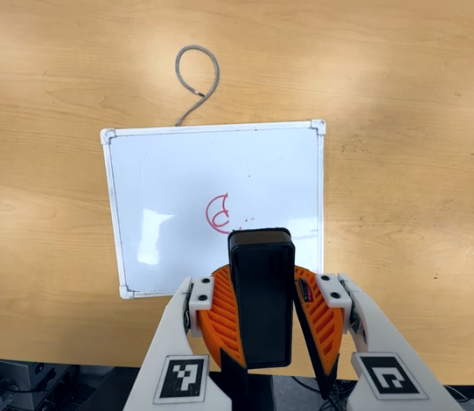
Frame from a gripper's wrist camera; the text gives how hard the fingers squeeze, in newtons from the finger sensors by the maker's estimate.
{"total": 10.5, "left": 11.1, "right": 10.0}